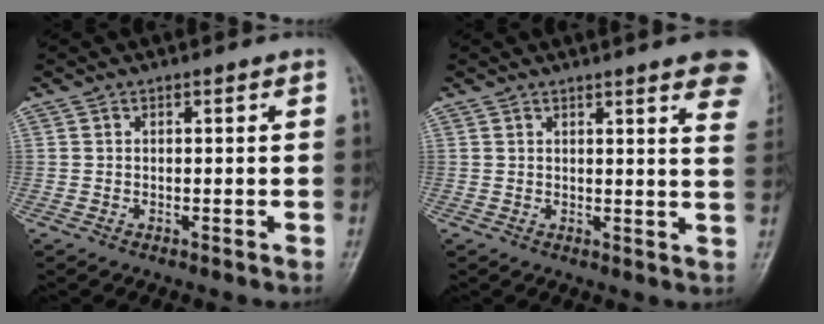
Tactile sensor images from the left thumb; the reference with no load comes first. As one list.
[{"total": 12.0, "force": [8.1, 2.1, 8.7], "torque": [-0.084, -0.026, 0.079]}]